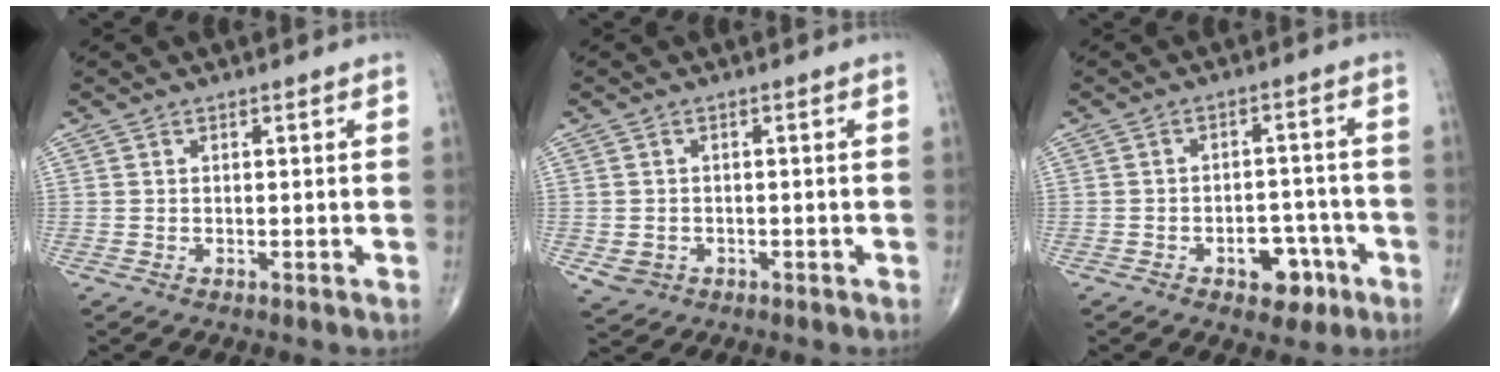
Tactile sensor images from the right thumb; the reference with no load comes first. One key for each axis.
{"total": 3.0, "fx": -0.8, "fy": 2.7, "fz": 1.0, "tx": -0.012, "ty": 0.003, "tz": -0.005}
{"total": 7.1, "fx": -3.5, "fy": 4.5, "fz": 4.2, "tx": -0.028, "ty": 0.032, "tz": -0.044}